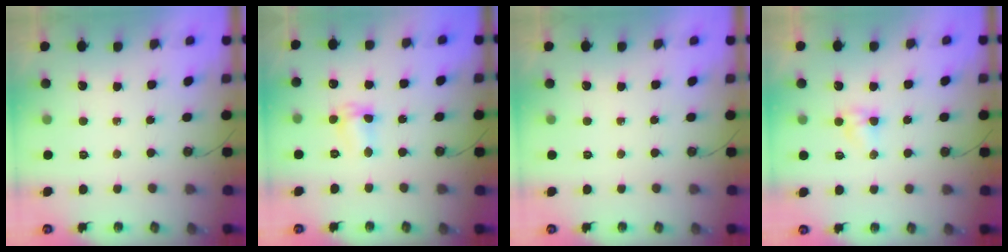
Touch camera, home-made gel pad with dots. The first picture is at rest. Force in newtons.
{"total": 4.0, "press": 4.0, "slide": 0.4}
{"total": 0.0}
{"total": 2.8, "press": 2.8, "slide": 0.2}